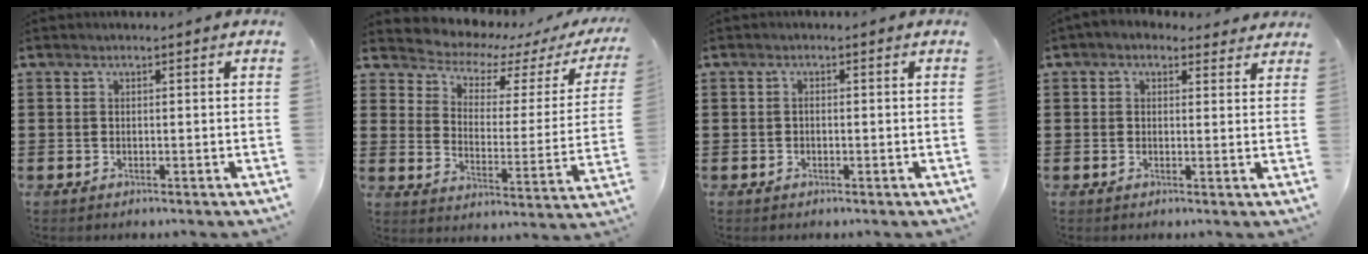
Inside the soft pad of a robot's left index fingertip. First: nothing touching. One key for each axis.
{"total": 4.0, "fx": 3.6, "fy": 1.4, "fz": 0.9, "tx": -0.047, "ty": -0.035, "tz": 0.055}
{"total": 0.6, "fx": -0.4, "fy": 0.4, "fz": 0.4, "tx": -0.008, "ty": 0.000, "tz": -0.008}
{"total": 1.9, "fx": 1.4, "fy": 1.1, "fz": 0.7, "tx": -0.012, "ty": -0.001, "tz": 0.023}